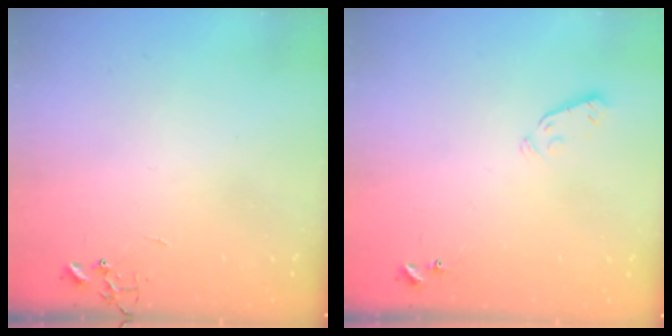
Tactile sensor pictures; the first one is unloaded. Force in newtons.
{"total": 3.1, "press": 3.0, "slide": 0.9}